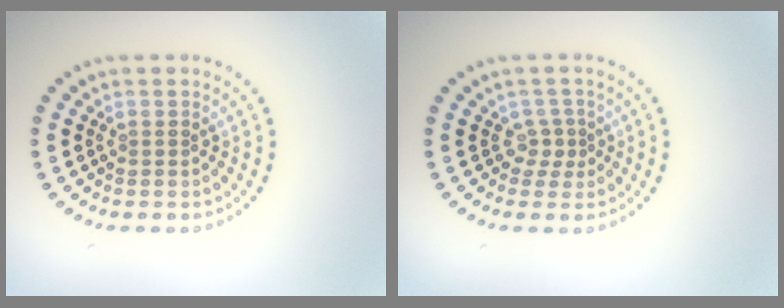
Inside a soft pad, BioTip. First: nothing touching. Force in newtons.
{"total": 1.6, "press": 1.0, "slide": 1.2}